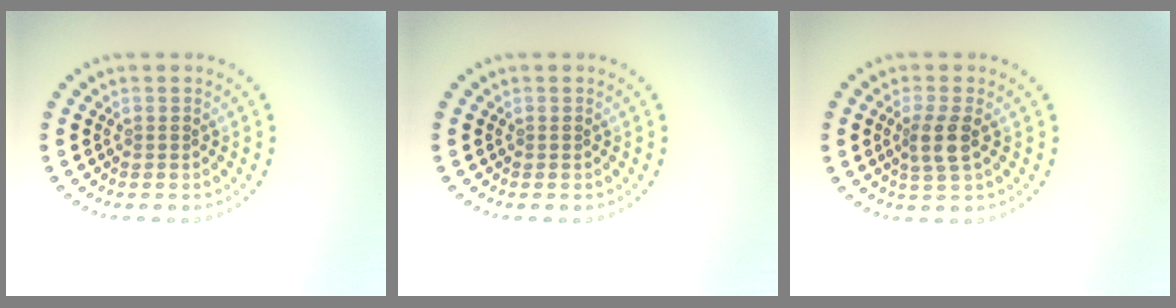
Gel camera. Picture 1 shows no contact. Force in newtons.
{"total": 0.0}
{"total": 2.2, "press": 1.9, "slide": 1.1}